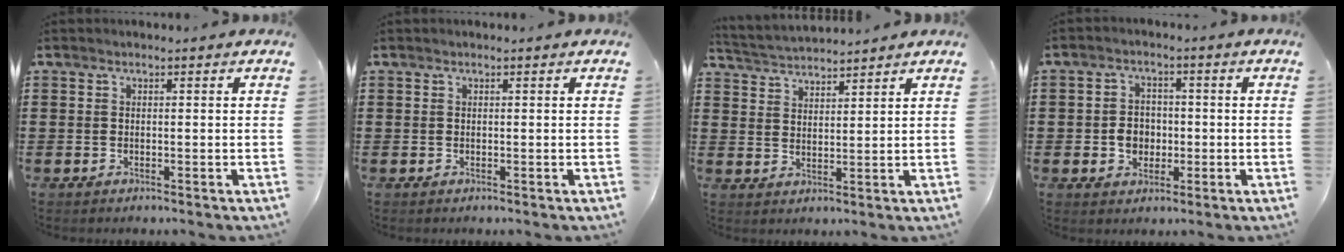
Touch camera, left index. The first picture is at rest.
{"total": 0.0}
{"total": 3.0, "force": [3.0, 0.1, 0.0], "torque": [-0.012, -0.012, 0.053]}
{"total": 4.3, "force": [-0.6, 3.5, 2.5], "torque": [-0.047, 0.005, -0.016]}